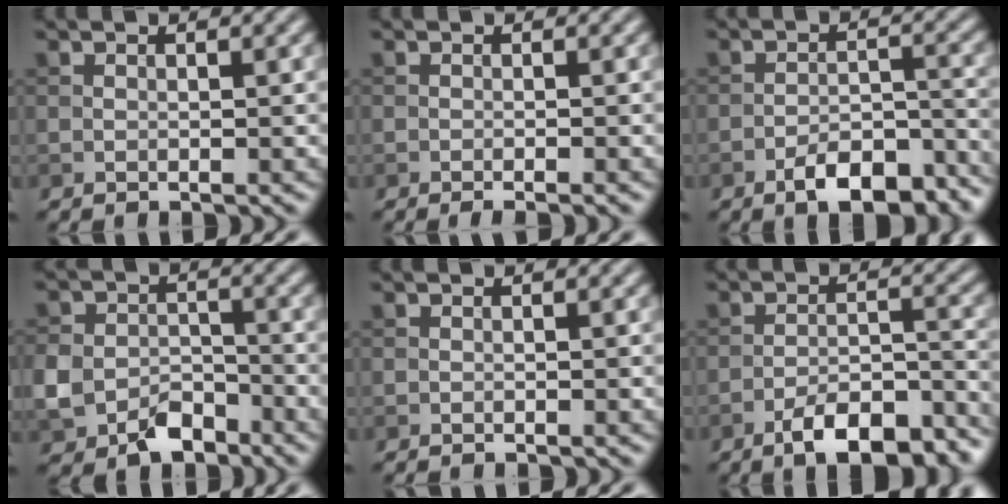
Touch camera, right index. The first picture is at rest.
{"total": 1.6, "force": [-0.9, 0.3, 1.3], "torque": [-0.013, 0.000, -0.017]}
{"total": 7.0, "force": [-4.9, 2.6, 4.3], "torque": [-0.063, 0.003, -0.079]}
{"total": 5.5, "force": [-3.0, 3.8, 2.6], "torque": [-0.049, -0.008, -0.060]}
{"total": 0.5, "force": [-0.5, 0.1, 0.2], "torque": [0.001, 0.001, -0.009]}
{"total": 8.4, "force": [-6.1, 2.6, 5.2], "torque": [-0.075, 0.005, -0.101]}